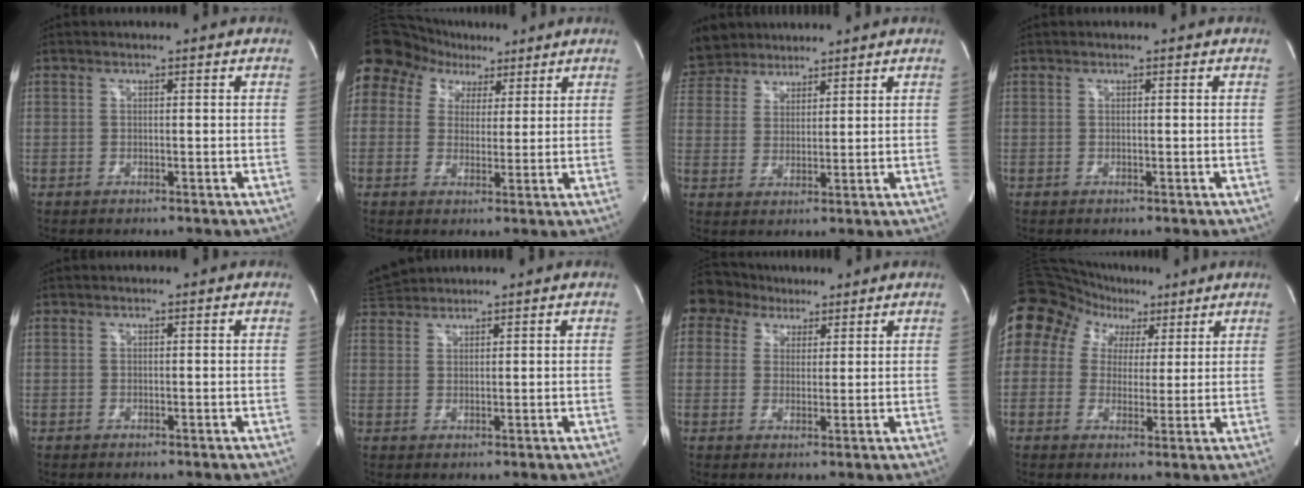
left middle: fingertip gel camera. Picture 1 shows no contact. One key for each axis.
{"total": 17.4, "fx": 9.6, "fy": 13.2, "fz": 5.9, "tx": -0.176, "ty": 0.080, "tz": 0.180}
{"total": 9.5, "fx": 8.4, "fy": 4.2, "fz": 1.5, "tx": -0.038, "ty": 0.027, "tz": 0.163}
{"total": 0.0}
{"total": 0.0}
{"total": 3.5, "fx": 3.5, "fy": 0.4, "fz": 0.0, "tx": -0.013, "ty": 0.025, "tz": 0.071}
{"total": 6.0, "fx": 4.4, "fy": 4.1, "fz": 0.0, "tx": -0.004, "ty": 0.026, "tz": 0.079}
{"total": 13.9, "fx": 7.0, "fy": 11.2, "fz": 4.3, "tx": -0.082, "ty": 0.073, "tz": 0.122}